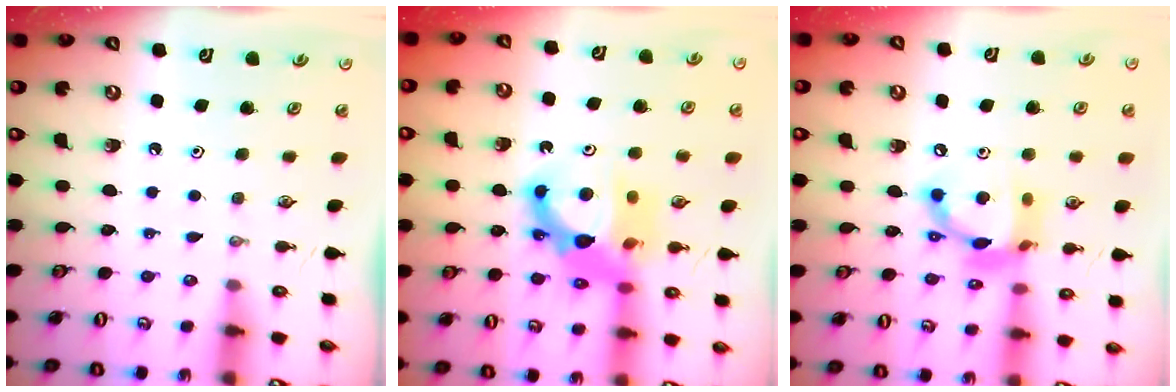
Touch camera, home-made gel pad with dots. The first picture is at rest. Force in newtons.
{"total": 11.8, "press": 11.7, "slide": 2.0}
{"total": 14.3, "press": 14.3, "slide": 1.2}